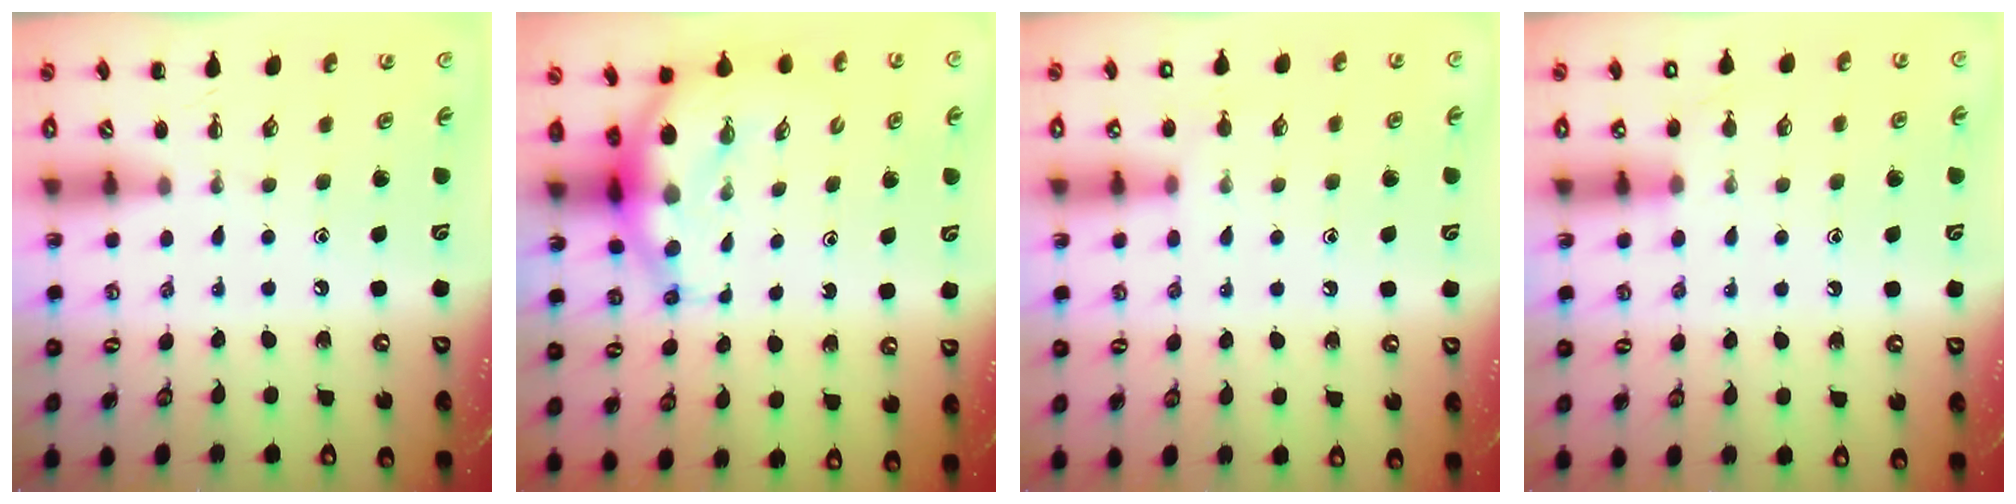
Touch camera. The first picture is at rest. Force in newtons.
{"total": 6.9, "press": 6.7, "slide": 1.8}
{"total": 5.7, "press": 5.5, "slide": 1.7}
{"total": 6.8, "press": 6.6, "slide": 1.8}